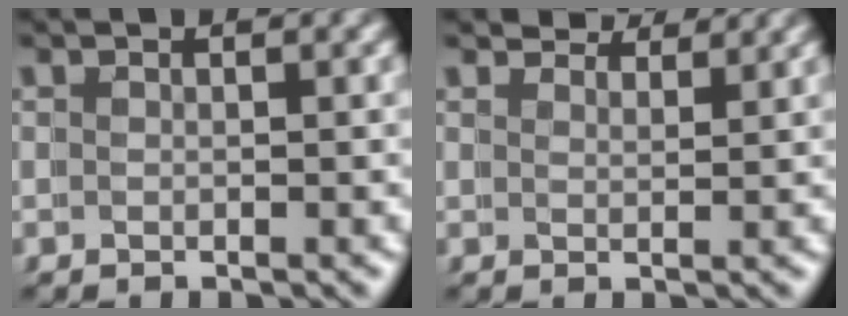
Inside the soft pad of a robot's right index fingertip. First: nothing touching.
{"total": 3.6, "force": [3.6, -0.6, 0.2], "torque": [0.009, 0.005, 0.056]}